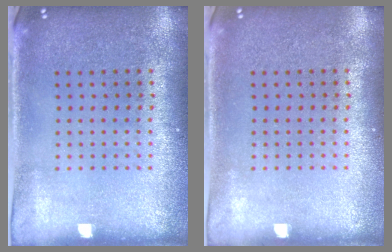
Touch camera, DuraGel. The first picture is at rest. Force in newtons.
{"total": 0.0}